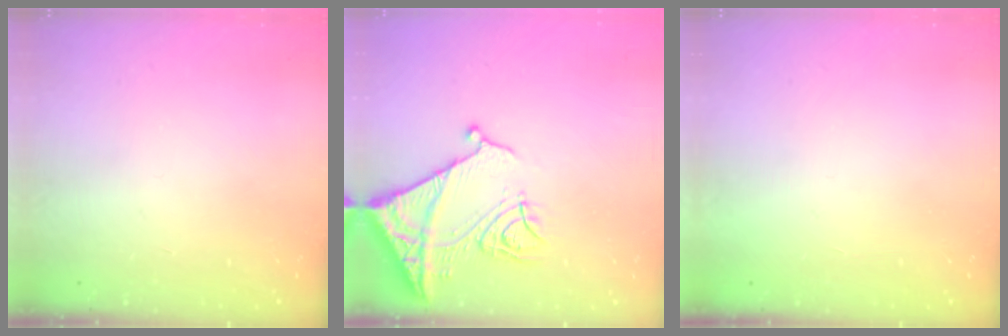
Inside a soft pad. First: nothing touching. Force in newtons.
{"total": 15.7, "press": 15.6, "slide": 1.7}
{"total": 1.5, "press": 1.5, "slide": 0.1}